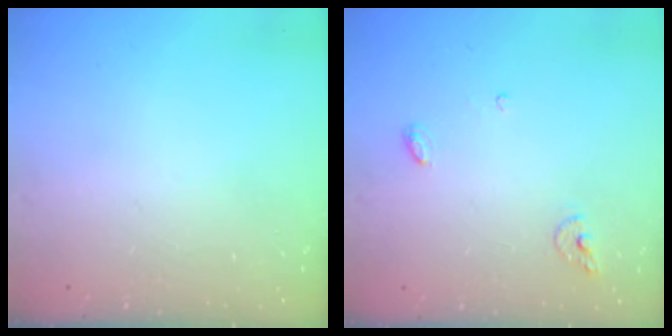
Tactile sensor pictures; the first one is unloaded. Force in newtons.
{"total": 5.0, "press": 5.0, "slide": 0.4}